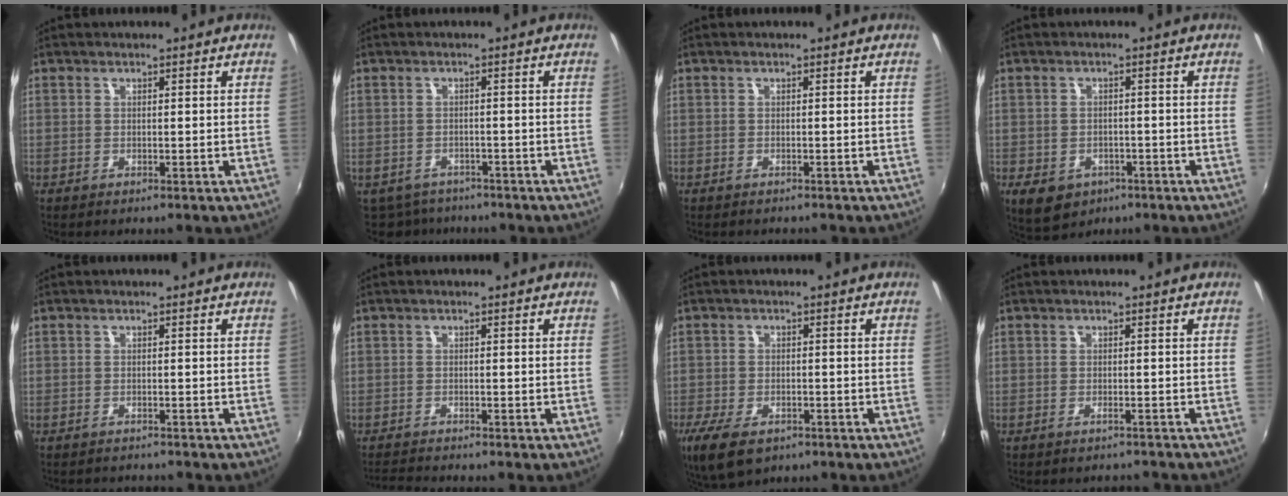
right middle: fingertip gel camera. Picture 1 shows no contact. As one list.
[{"total": 6.9, "force": [-5.6, 3.6, 1.6], "torque": [-0.049, -0.016, -0.083]}, {"total": 0.7, "force": [-0.6, 0.3, 0.2], "torque": [-0.005, -0.003, -0.012]}, {"total": 7.6, "force": [-3.8, 5.4, 3.7], "torque": [-0.084, -0.015, -0.049]}, {"total": 3.1, "force": [-3.0, 0.6, 0.7], "torque": [-0.022, -0.014, -0.048]}, {"total": 3.5, "force": [-3.4, -0.2, 0.8], "torque": [-0.032, -0.014, -0.065]}, {"total": 9.1, "force": [-5.6, 4.5, 5.5], "torque": [-0.135, -0.030, -0.097]}, {"total": 3.4, "force": [-3.3, 0.6, 0.7], "torque": [-0.020, -0.008, -0.045]}]